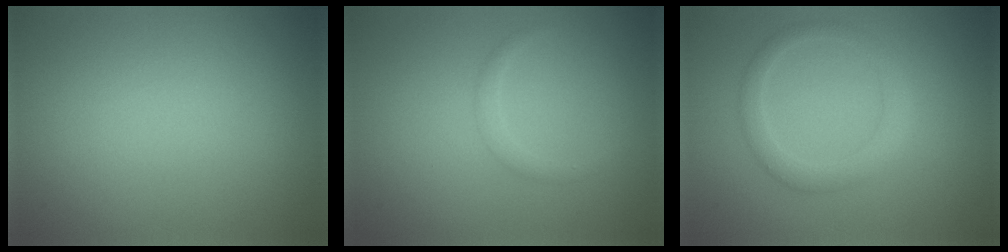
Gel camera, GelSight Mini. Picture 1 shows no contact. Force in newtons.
{"total": 1.1, "press": 1.1, "slide": 0.1}
{"total": 2.4, "press": 2.4, "slide": 0.2}